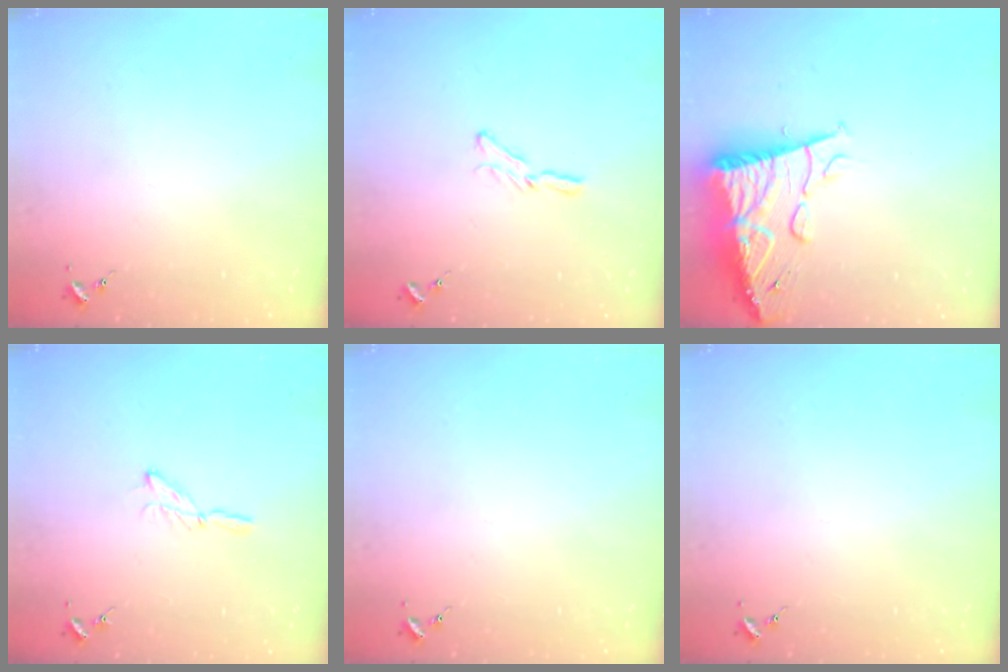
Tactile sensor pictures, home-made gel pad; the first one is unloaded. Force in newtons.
{"total": 5.6, "press": 5.6, "slide": 0.5}
{"total": 16.3, "press": 16.3, "slide": 1.7}
{"total": 5.3, "press": 5.2, "slide": 0.6}
{"total": 0.0}
{"total": 0.0}